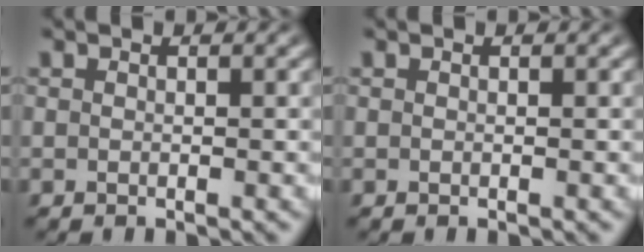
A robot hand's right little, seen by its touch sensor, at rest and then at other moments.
{"total": 0.0}